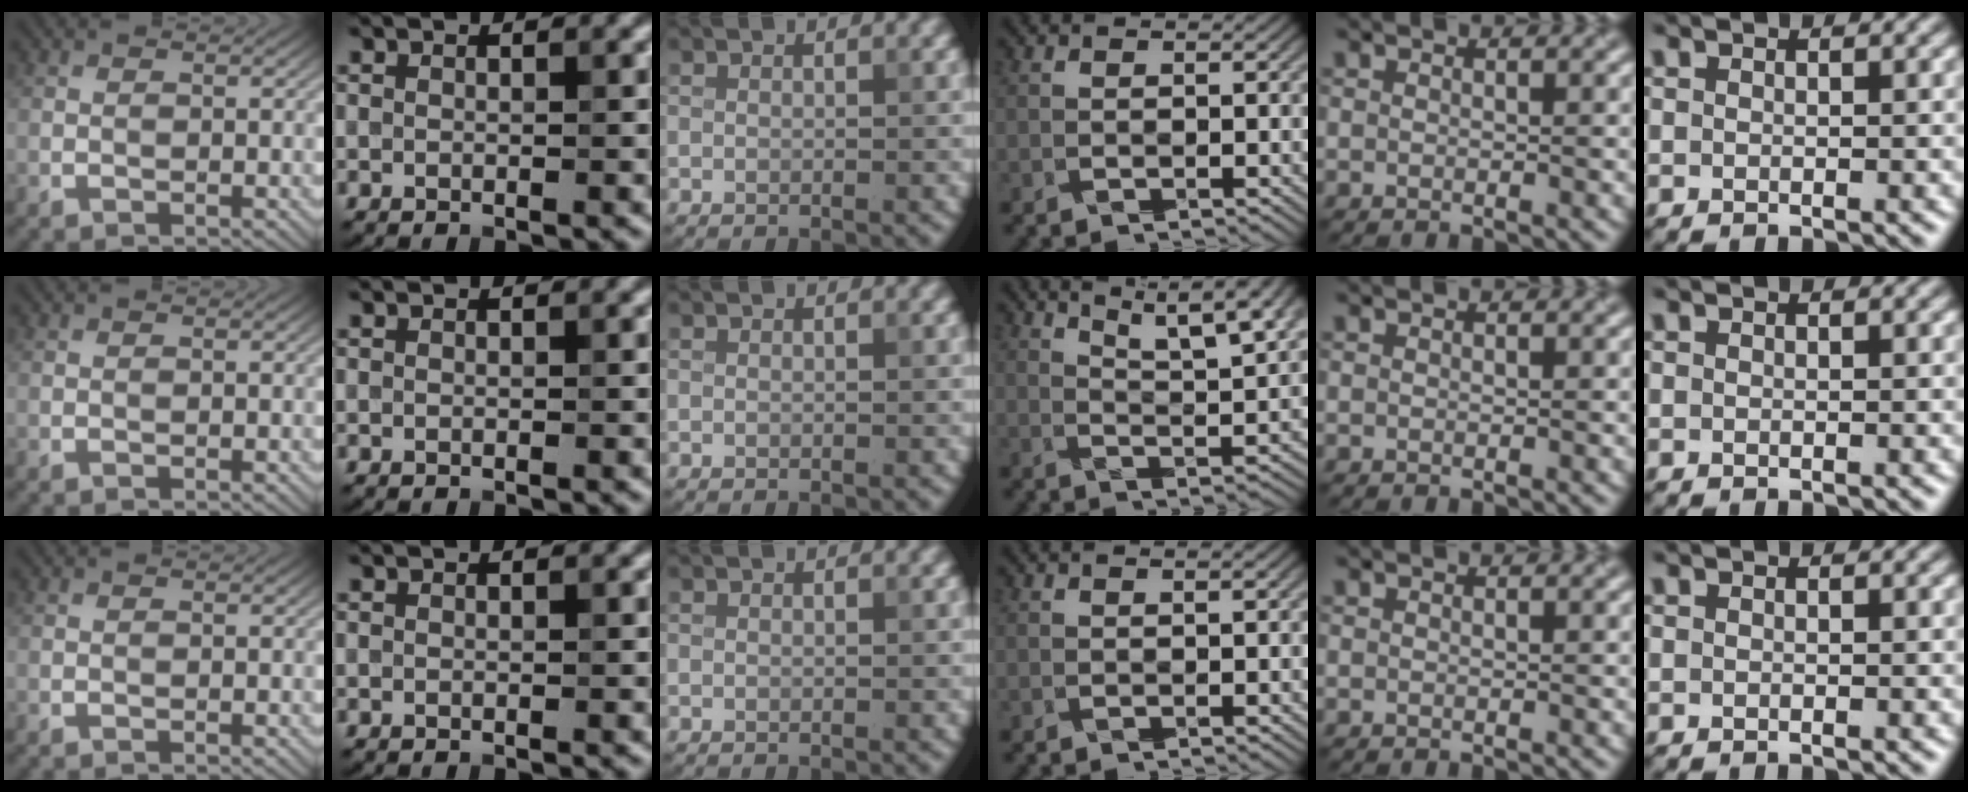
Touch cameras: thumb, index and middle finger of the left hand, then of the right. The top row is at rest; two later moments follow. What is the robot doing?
{"motion": "pour", "object": "sugar"}